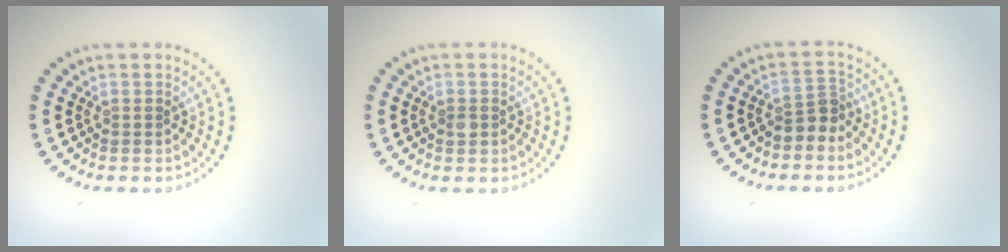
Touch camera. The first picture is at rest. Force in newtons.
{"total": 1.0, "press": 0.9, "slide": 0.1}
{"total": 2.2, "press": 1.7, "slide": 1.4}